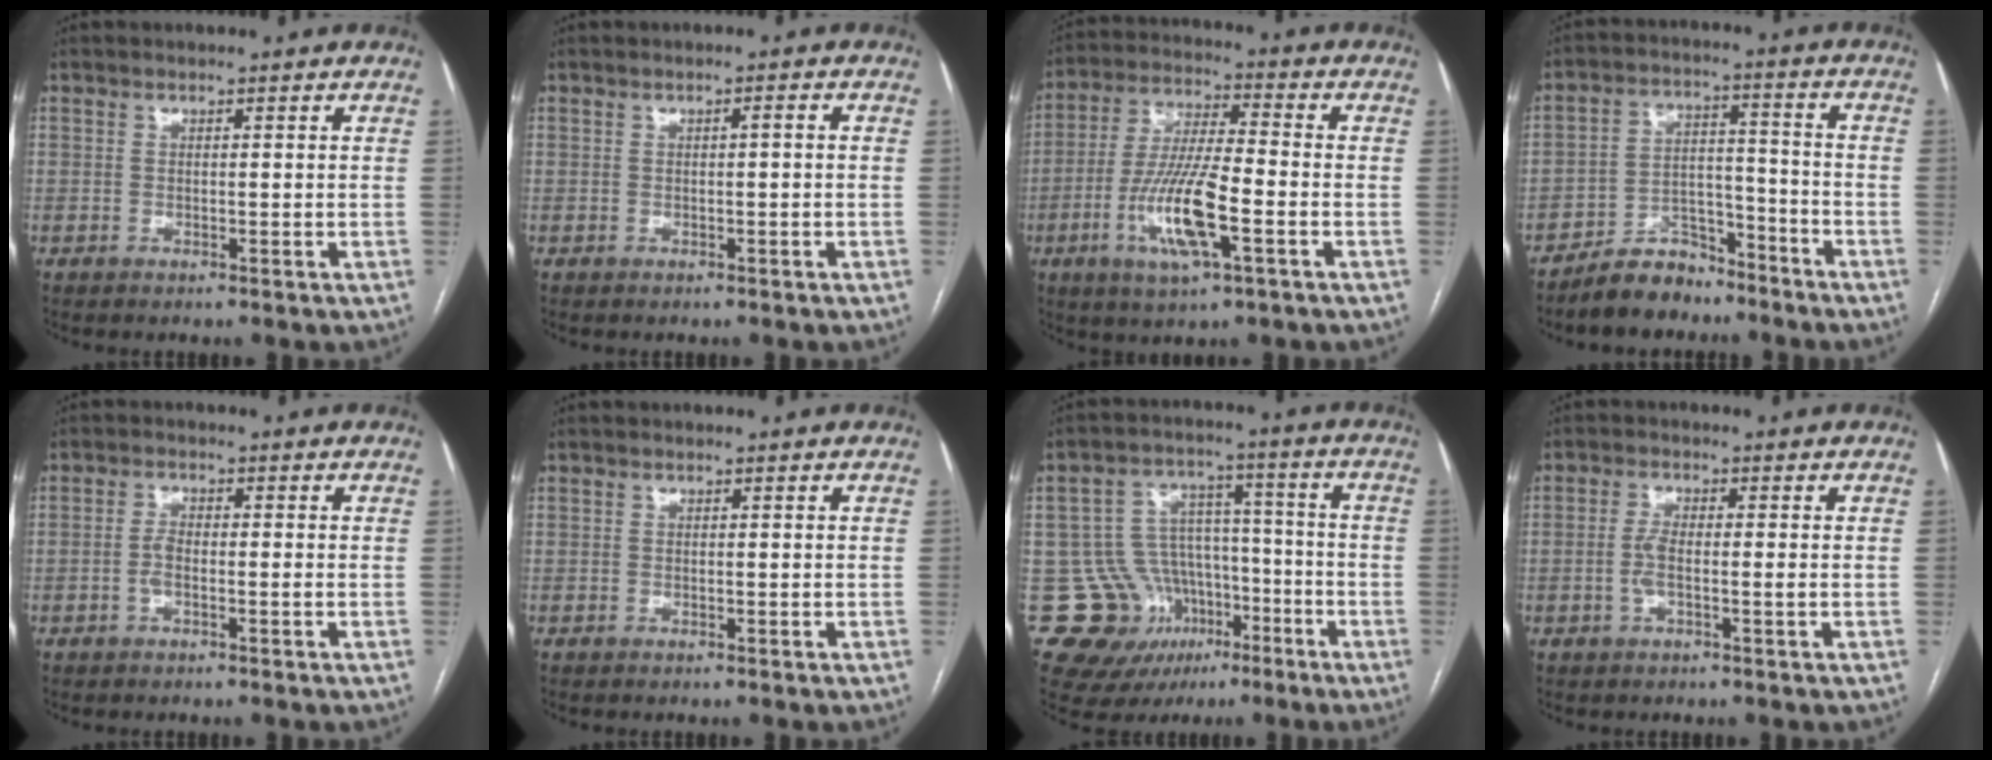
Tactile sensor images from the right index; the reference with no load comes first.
{"total": 0.8, "force": [0.0, 0.1, 0.8], "torque": [-0.012, 0.002, 0.001]}
{"total": 12.6, "force": [-4.3, 2.1, 11.6], "torque": [-0.236, -0.008, -0.077]}
{"total": 8.0, "force": [-6.8, 3.7, 2.0], "torque": [-0.029, 0.020, -0.119]}
{"total": 2.3, "force": [-0.7, 0.7, 2.0], "torque": [-0.045, 0.003, -0.014]}
{"total": 0.0}
{"total": 14.2, "force": [-6.1, 12.2, 3.9], "torque": [-0.065, 0.068, -0.077]}
{"total": 3.0, "force": [-0.6, 0.6, 2.9], "torque": [-0.063, 0.003, -0.013]}